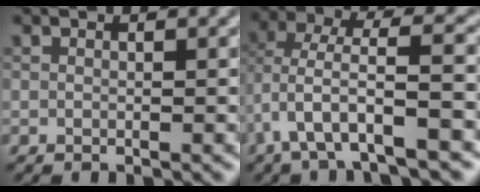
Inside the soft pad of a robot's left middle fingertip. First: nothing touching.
{"total": 6.7, "force": [-2.4, 2.0, 5.9], "torque": [-0.113, 0.009, -0.051]}